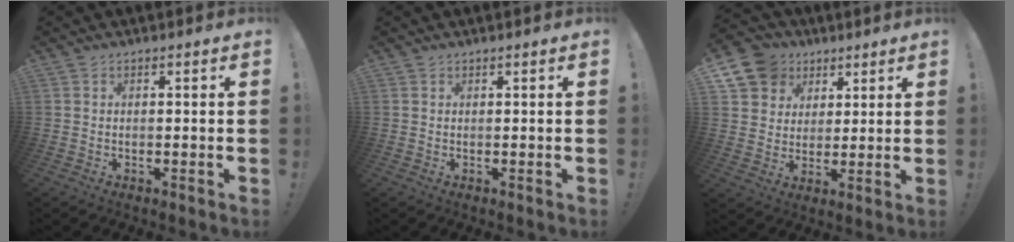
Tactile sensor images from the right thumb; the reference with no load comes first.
{"total": 0.0}
{"total": 11.9, "force": [5.8, 9.8, 3.4], "torque": [-0.055, -0.031, 0.117]}